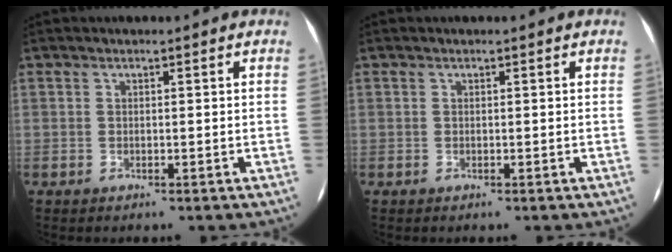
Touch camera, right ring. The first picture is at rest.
{"total": 0.0}